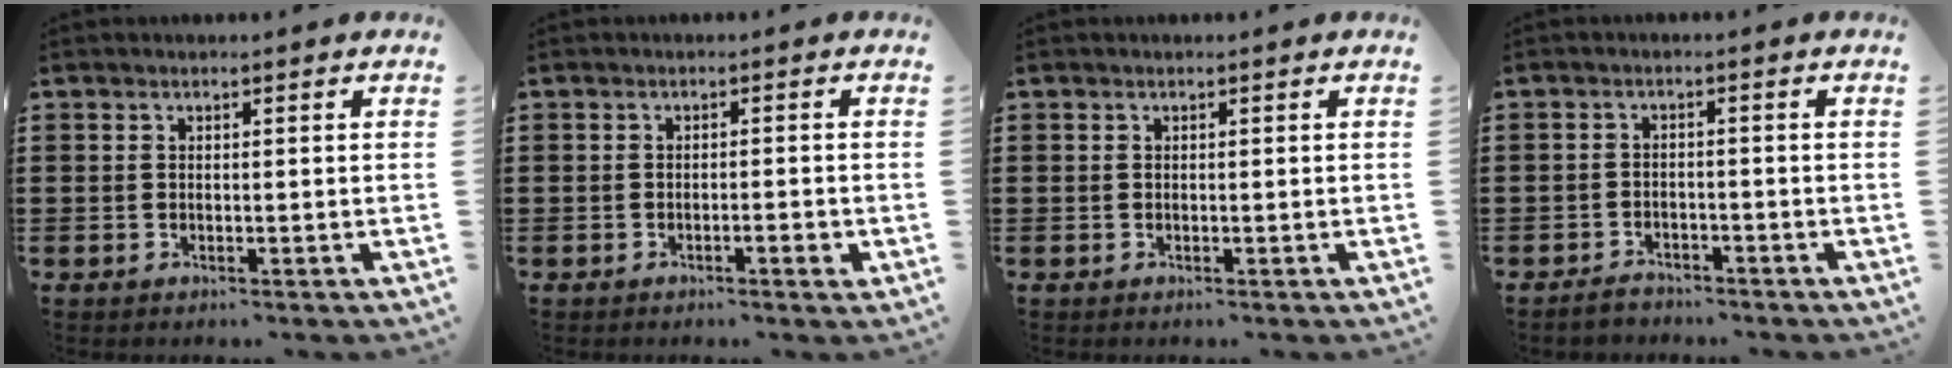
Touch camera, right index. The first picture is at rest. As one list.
[{"total": 1.9, "force": [-1.0, 0.2, 1.6], "torque": [-0.026, -0.003, -0.017]}, {"total": 0.0}, {"total": 1.9, "force": [-1.8, 0.5, 0.1], "torque": [-0.008, 0.003, -0.039]}]